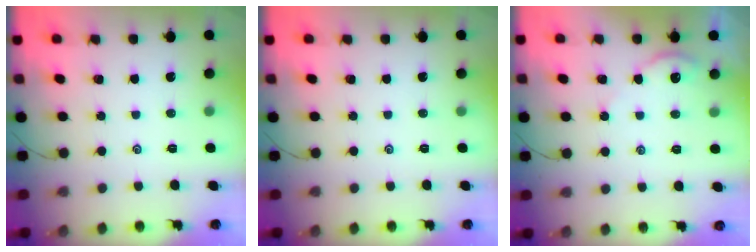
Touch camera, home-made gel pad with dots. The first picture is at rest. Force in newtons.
{"total": 0.0}
{"total": 2.7, "press": 2.7, "slide": 0.4}